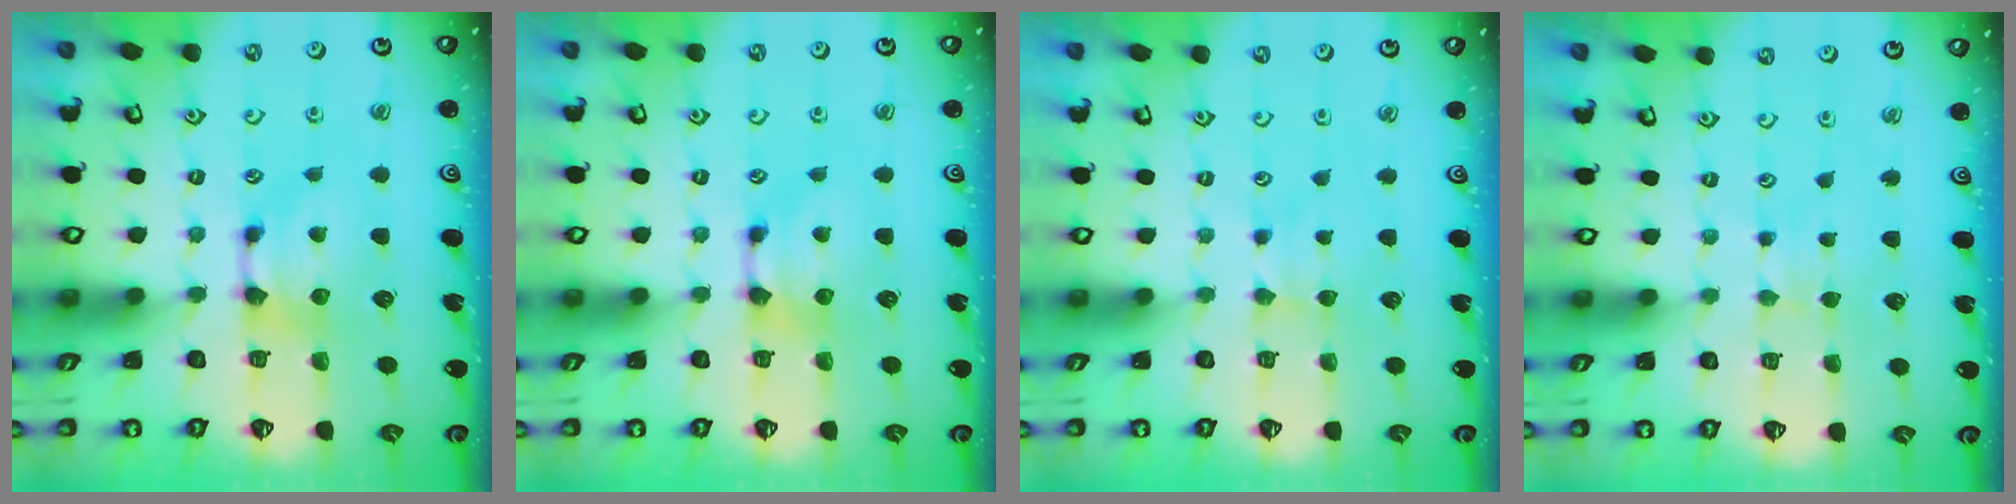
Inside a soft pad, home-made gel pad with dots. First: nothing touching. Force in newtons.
{"total": 0.0}
{"total": 2.7, "press": 2.6, "slide": 0.4}
{"total": 2.9, "press": 2.8, "slide": 0.4}